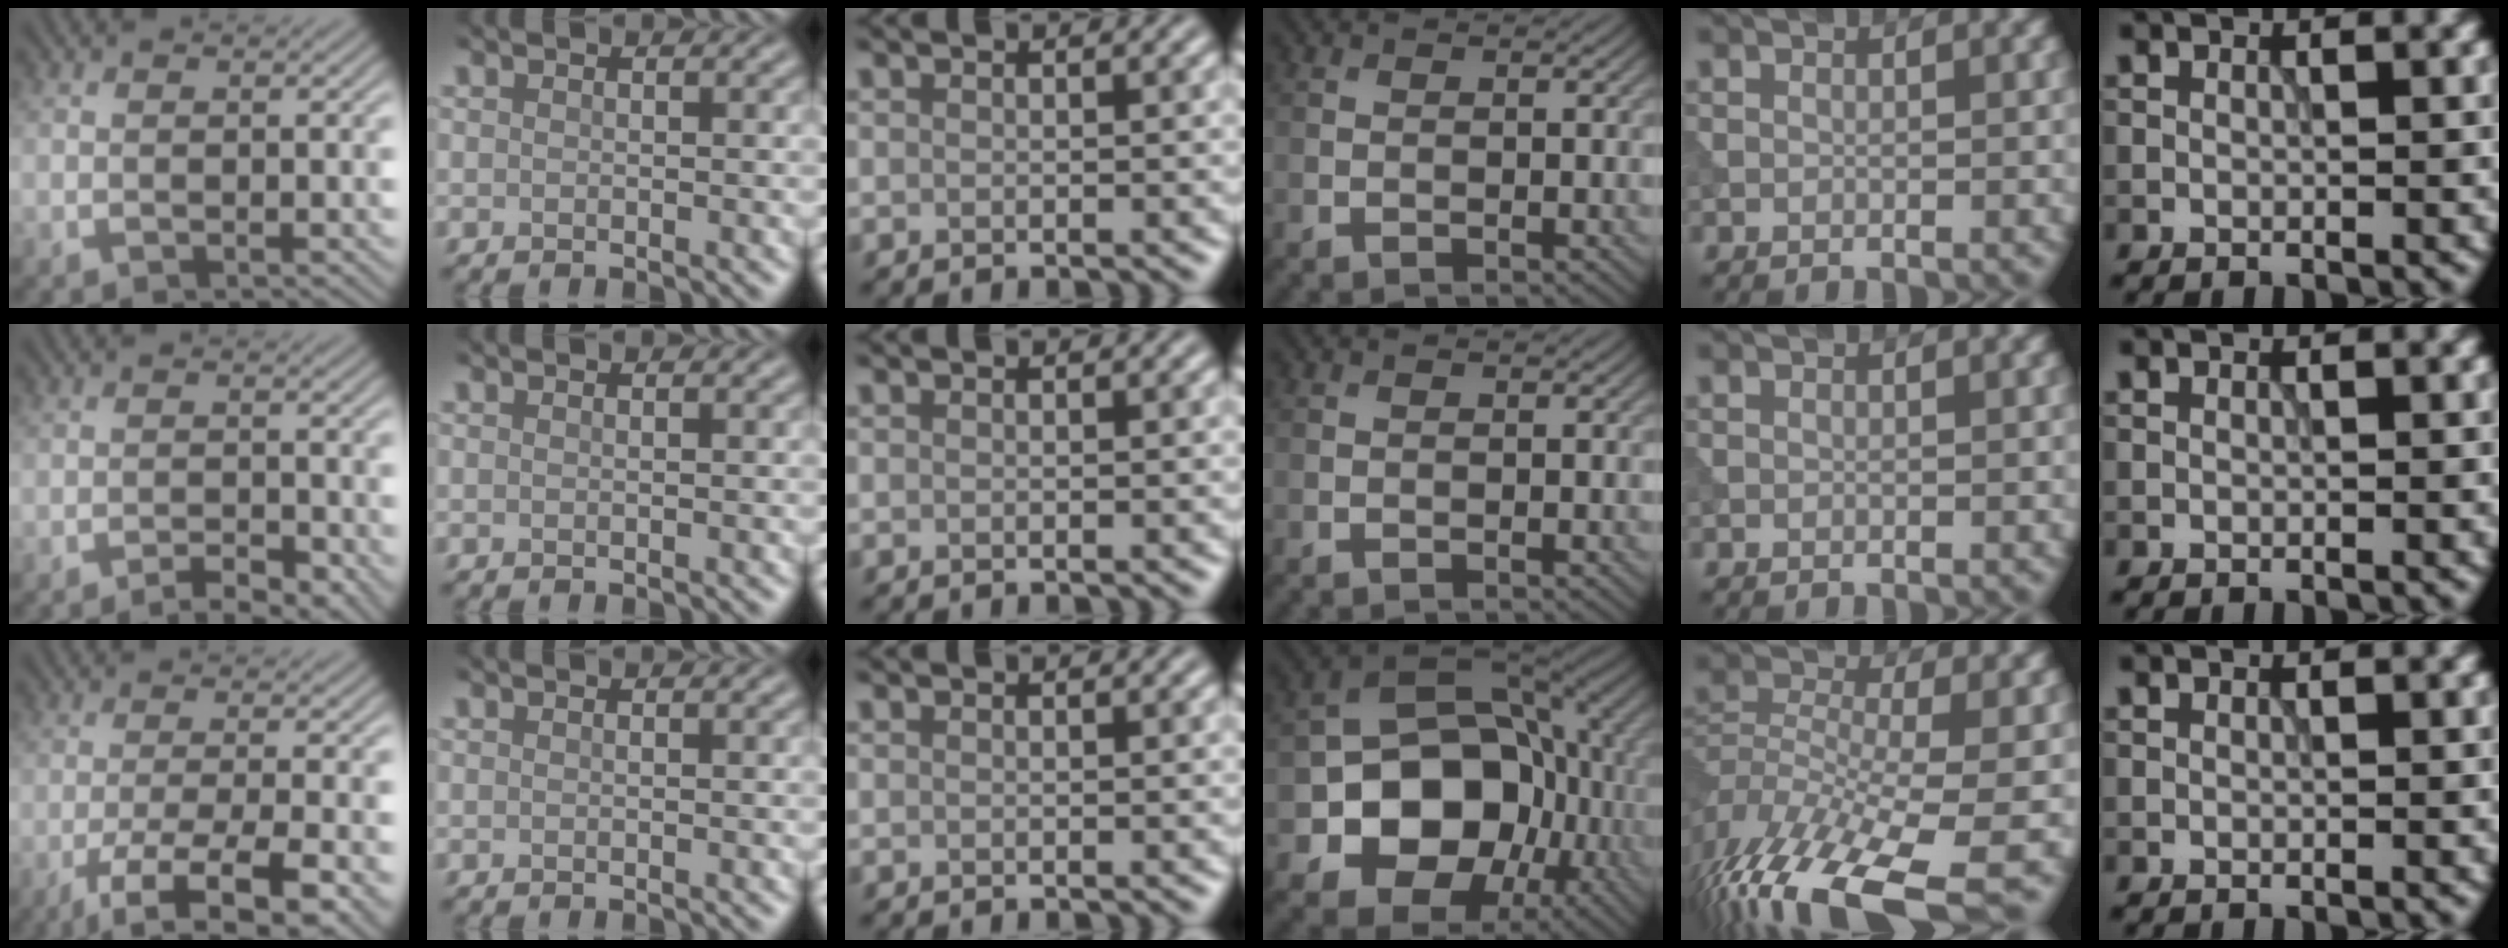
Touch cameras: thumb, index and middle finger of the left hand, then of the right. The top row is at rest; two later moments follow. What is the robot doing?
{"motion": "extract", "object": "tissue"}